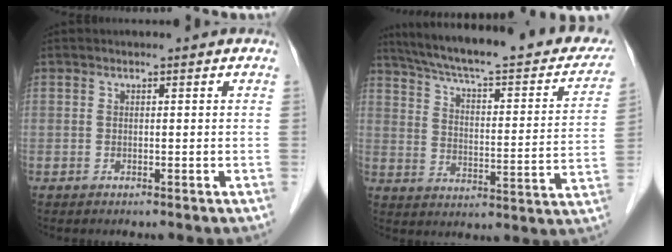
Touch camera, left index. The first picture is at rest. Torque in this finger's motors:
{"motor_torque": [0.35, -0.69, 0.41, 0.13]}